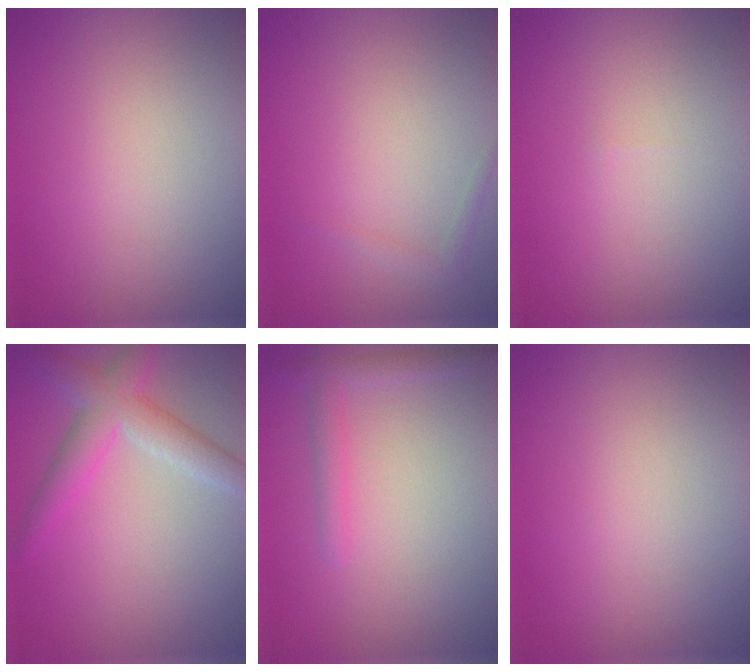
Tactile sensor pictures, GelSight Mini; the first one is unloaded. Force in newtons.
{"total": 0.7, "press": 0.7, "slide": 0.1}
{"total": 0.0}
{"total": 4.5, "press": 4.4, "slide": 0.4}
{"total": 1.9, "press": 1.8, "slide": 0.2}
{"total": 0.0}